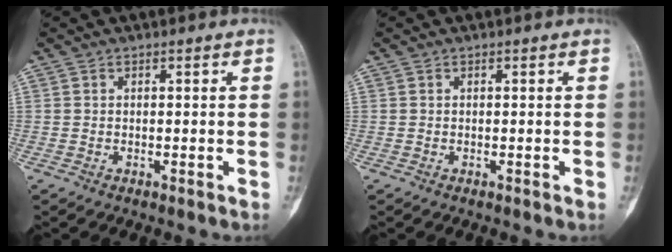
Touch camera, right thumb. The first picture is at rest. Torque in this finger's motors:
{"motor_torque": [0.22, 0.03, -0.29, 0.06, 0.07]}